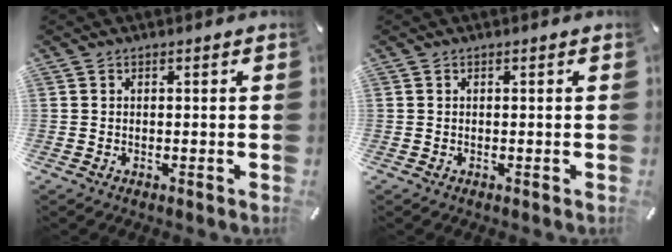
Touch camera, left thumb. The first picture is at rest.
{"total": 0.0}